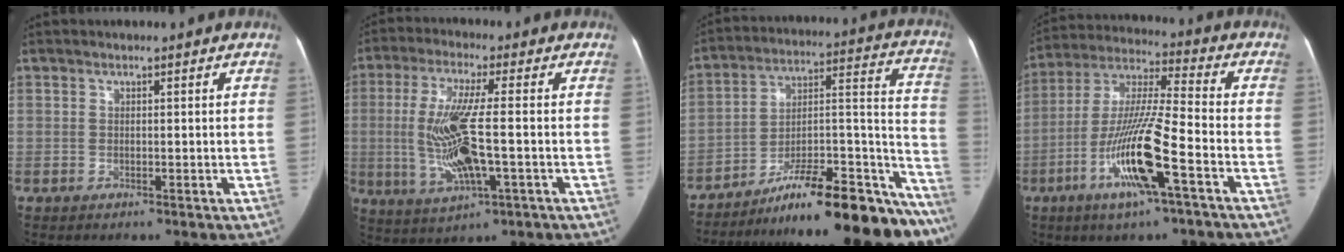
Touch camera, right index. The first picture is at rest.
{"total": 12.0, "force": [-1.7, 2.0, 11.8], "torque": [-0.246, -0.008, -0.027]}
{"total": 24.5, "force": [-21.1, 4.0, 11.7], "torque": [-0.091, 0.038, -0.315]}
{"total": 15.4, "force": [-6.1, 0.8, 14.2], "torque": [-0.286, -0.006, -0.114]}